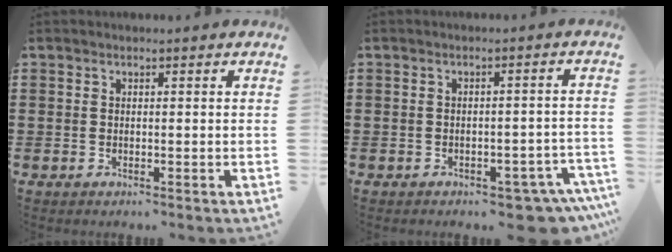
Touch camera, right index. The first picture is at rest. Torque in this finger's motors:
{"motor_torque": [1.47, -0.67, 0.13, 0.03]}